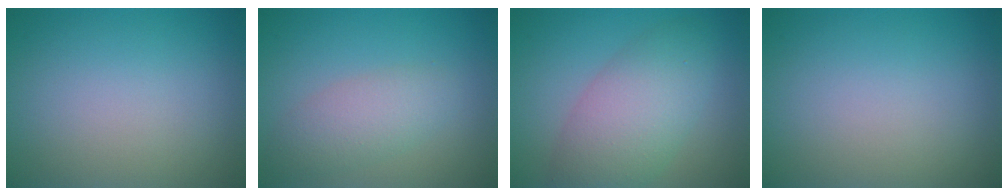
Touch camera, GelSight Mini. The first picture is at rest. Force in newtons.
{"total": 3.2, "press": 3.2, "slide": 0.3}
{"total": 6.1, "press": 6.1, "slide": 0.3}
{"total": 0.0}